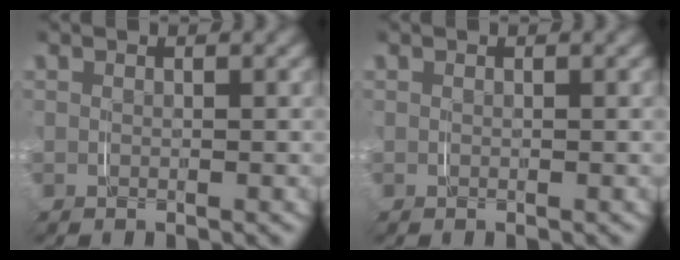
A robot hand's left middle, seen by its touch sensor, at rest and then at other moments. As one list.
[{"total": 0.0}]